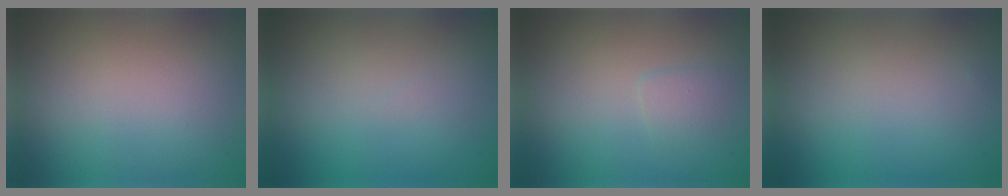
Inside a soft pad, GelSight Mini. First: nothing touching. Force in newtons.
{"total": 0.0}
{"total": 1.1, "press": 1.1, "slide": 0.1}
{"total": 0.0}